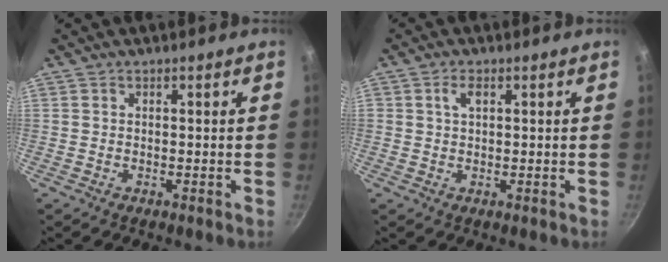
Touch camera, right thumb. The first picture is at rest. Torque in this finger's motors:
{"motor_torque": [-0.33, -0.23, -0.11, 0.39, 0.06]}